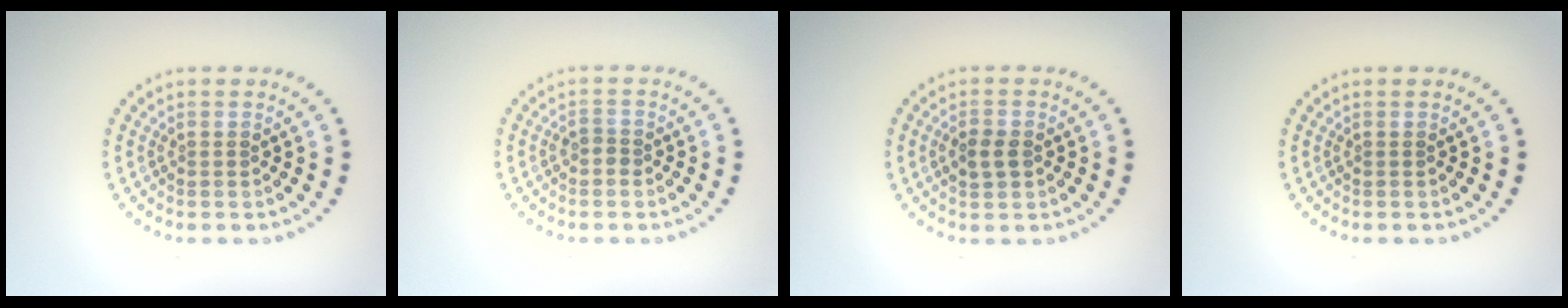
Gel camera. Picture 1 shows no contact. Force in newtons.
{"total": 1.1, "press": 0.9, "slide": 0.5}
{"total": 2.1, "press": 2.1, "slide": 0.3}
{"total": 0.0}